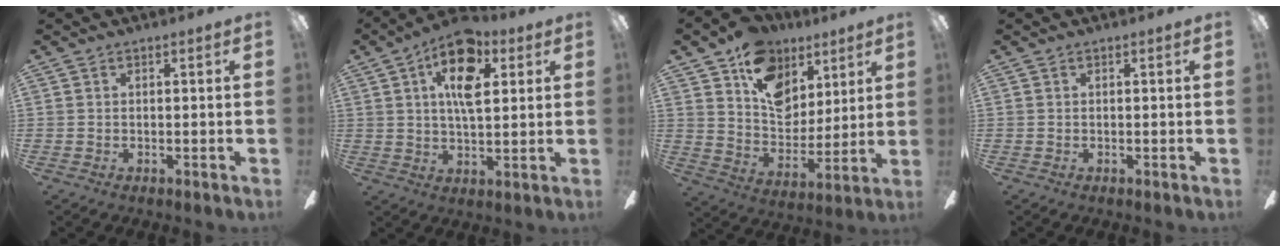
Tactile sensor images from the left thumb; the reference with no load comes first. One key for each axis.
{"total": 14.4, "fx": 6.0, "fy": 7.4, "fz": 10.8, "tx": -0.165, "ty": -0.002, "tz": 0.102}
{"total": 16.5, "fx": 9.1, "fy": 11.8, "fz": 7.1, "tx": -0.115, "ty": -0.046, "tz": 0.175}
{"total": 0.0}